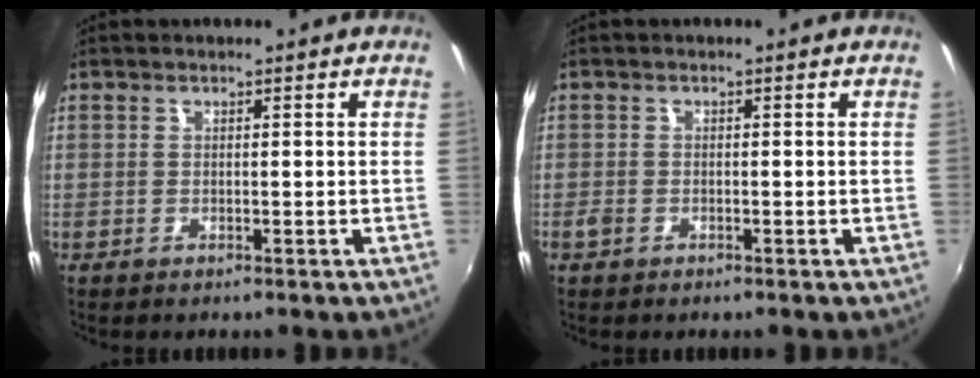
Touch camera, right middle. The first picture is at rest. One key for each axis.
{"total": 1.6, "fx": -1.0, "fy": 0.9, "fz": 0.7, "tx": -0.016, "ty": -0.004, "tz": -0.022}